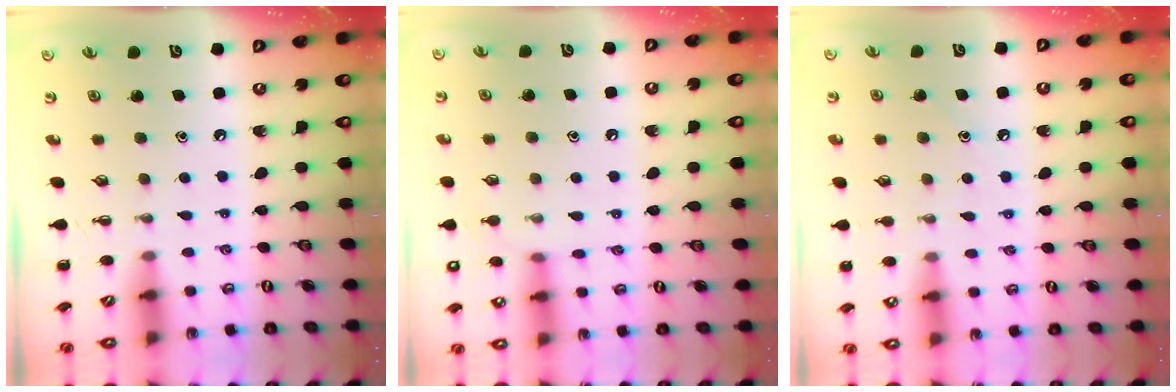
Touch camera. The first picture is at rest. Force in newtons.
{"total": 7.8, "press": 7.5, "slide": 2.1}
{"total": 6.6, "press": 6.4, "slide": 1.9}